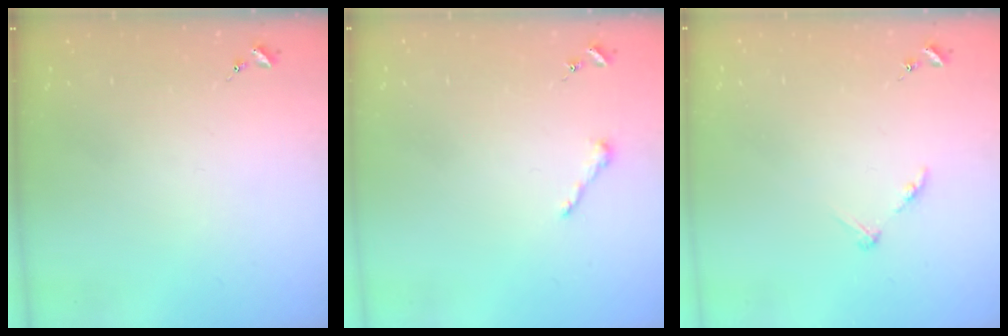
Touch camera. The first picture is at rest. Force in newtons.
{"total": 3.6, "press": 3.6, "slide": 0.4}
{"total": 5.2, "press": 5.2, "slide": 0.6}